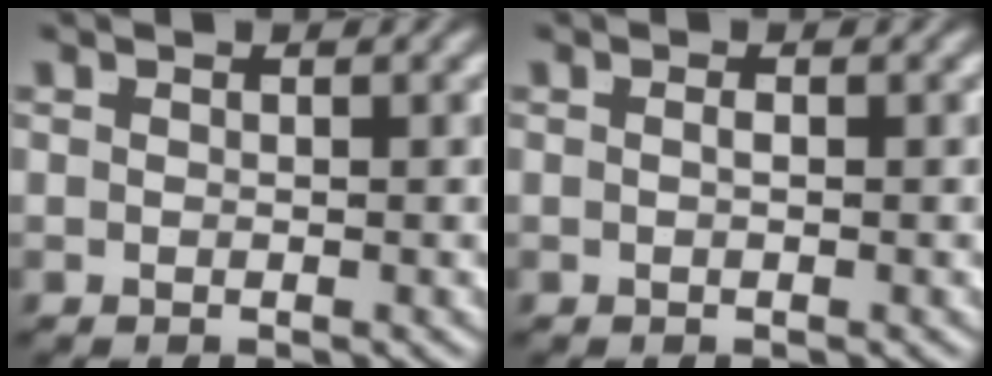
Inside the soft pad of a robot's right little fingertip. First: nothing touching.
{"total": 0.6, "force": [-0.4, -0.1, 0.4], "torque": [-0.010, -0.005, -0.005]}